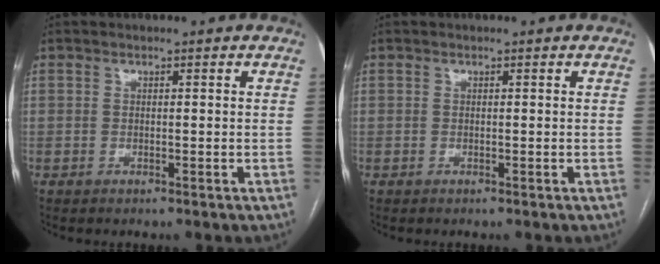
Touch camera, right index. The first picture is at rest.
{"total": 0.0}